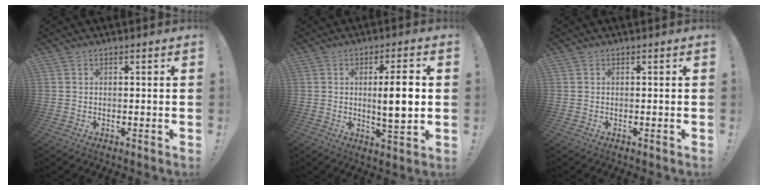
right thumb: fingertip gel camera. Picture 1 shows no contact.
{"total": 9.0, "force": [0.8, 1.3, 8.9], "torque": [-0.133, -0.007, 0.007]}
{"total": 0.0}